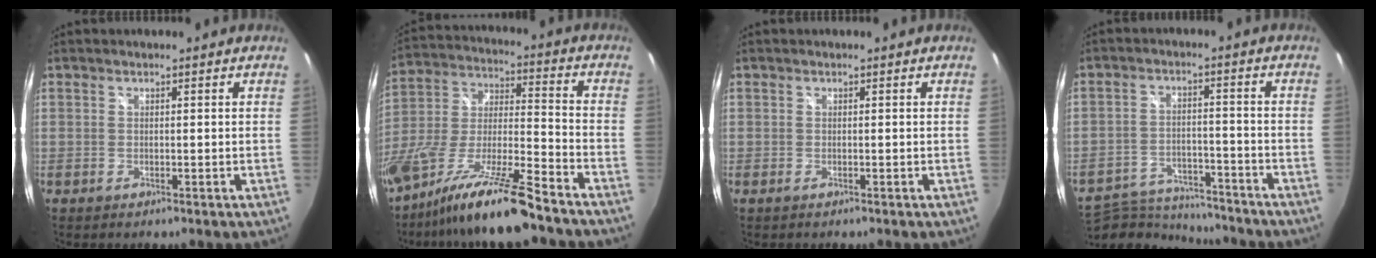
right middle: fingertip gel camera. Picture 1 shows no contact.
{"total": 18.6, "force": [-13.7, 1.2, 12.4], "torque": [-0.244, -0.034, -0.251]}
{"total": 0.5, "force": [-0.3, 0.0, 0.4], "torque": [-0.005, 0.003, -0.005]}
{"total": 18.3, "force": [-16.3, 4.7, 6.8], "torque": [-0.152, -0.006, -0.249]}